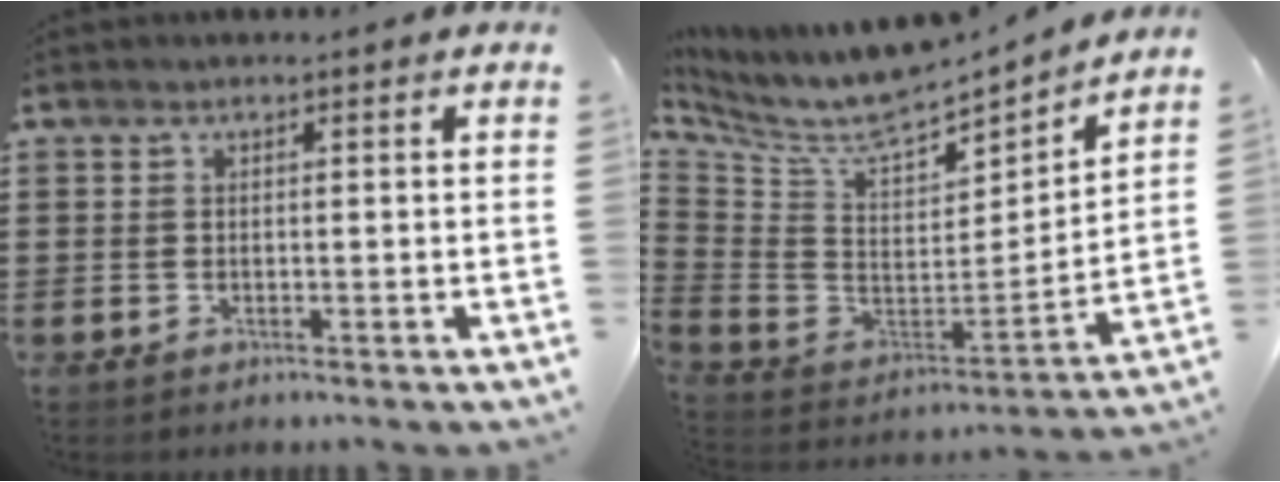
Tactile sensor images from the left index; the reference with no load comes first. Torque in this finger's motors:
{"motor_torque": [1.07, 1.07, 0.82, 0.13]}